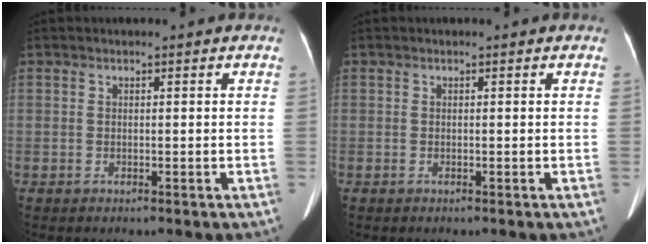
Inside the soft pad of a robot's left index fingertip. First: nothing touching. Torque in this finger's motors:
{"motor_torque": [0.13, 0.13, 0.00, 0.00]}